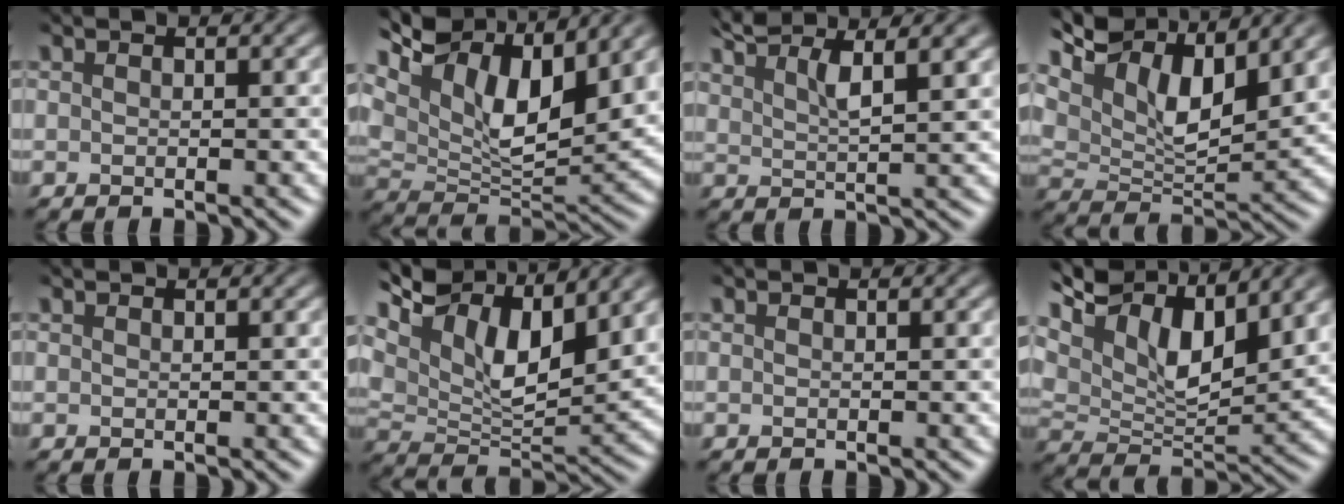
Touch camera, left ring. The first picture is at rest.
{"total": 11.3, "force": [6.0, 4.8, 8.3], "torque": [-0.152, 0.005, 0.113]}
{"total": 4.9, "force": [3.4, 1.1, 3.3], "torque": [-0.057, 0.012, 0.063]}
{"total": 9.5, "force": [6.0, 3.6, 6.4], "torque": [-0.121, 0.003, 0.111]}
{"total": 0.0}
{"total": 10.4, "force": [6.1, 4.2, 7.4], "torque": [-0.136, 0.004, 0.115]}
{"total": 0.0}
{"total": 10.4, "force": [6.2, 4.1, 7.3], "torque": [-0.139, 0.007, 0.112]}